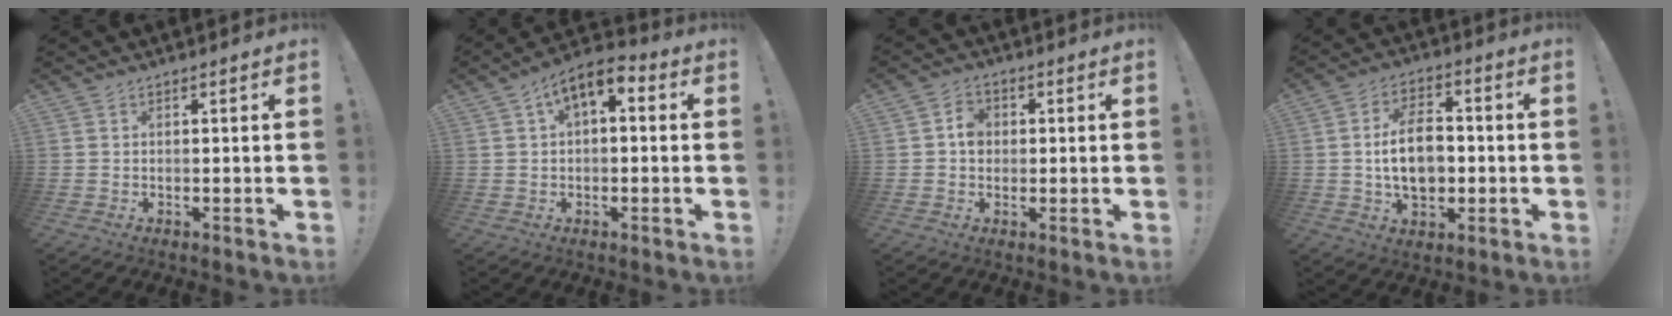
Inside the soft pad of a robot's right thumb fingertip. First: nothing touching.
{"total": 6.8, "force": [2.1, 3.5, 5.4], "torque": [-0.078, -0.010, 0.037]}
{"total": 5.0, "force": [0.2, 4.2, 2.6], "torque": [-0.035, 0.007, 0.001]}
{"total": 13.9, "force": [-0.7, 9.2, 10.3], "torque": [-0.183, 0.008, -0.013]}